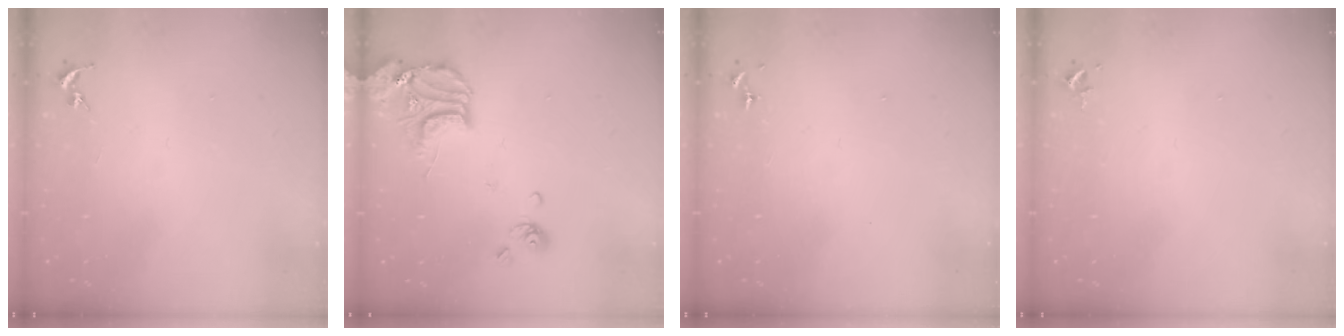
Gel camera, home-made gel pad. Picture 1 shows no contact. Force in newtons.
{"total": 14.9, "press": 14.7, "slide": 2.2}
{"total": 0.0}
{"total": 2.4, "press": 2.4, "slide": 0.3}